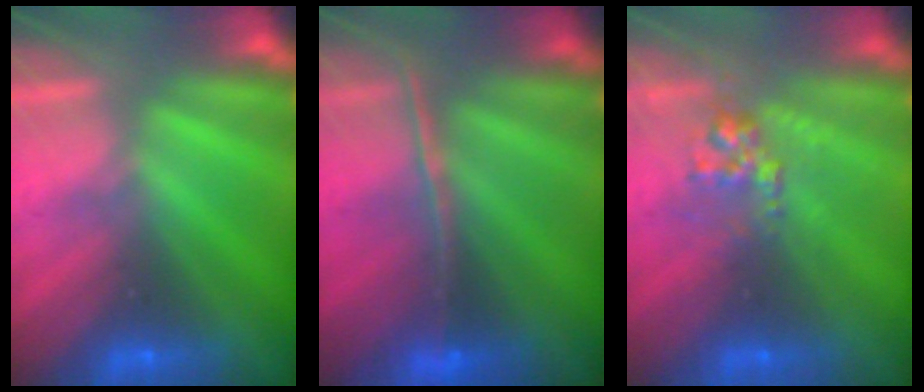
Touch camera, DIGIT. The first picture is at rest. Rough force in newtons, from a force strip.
{"total": 1.7}
{"total": 2.7}